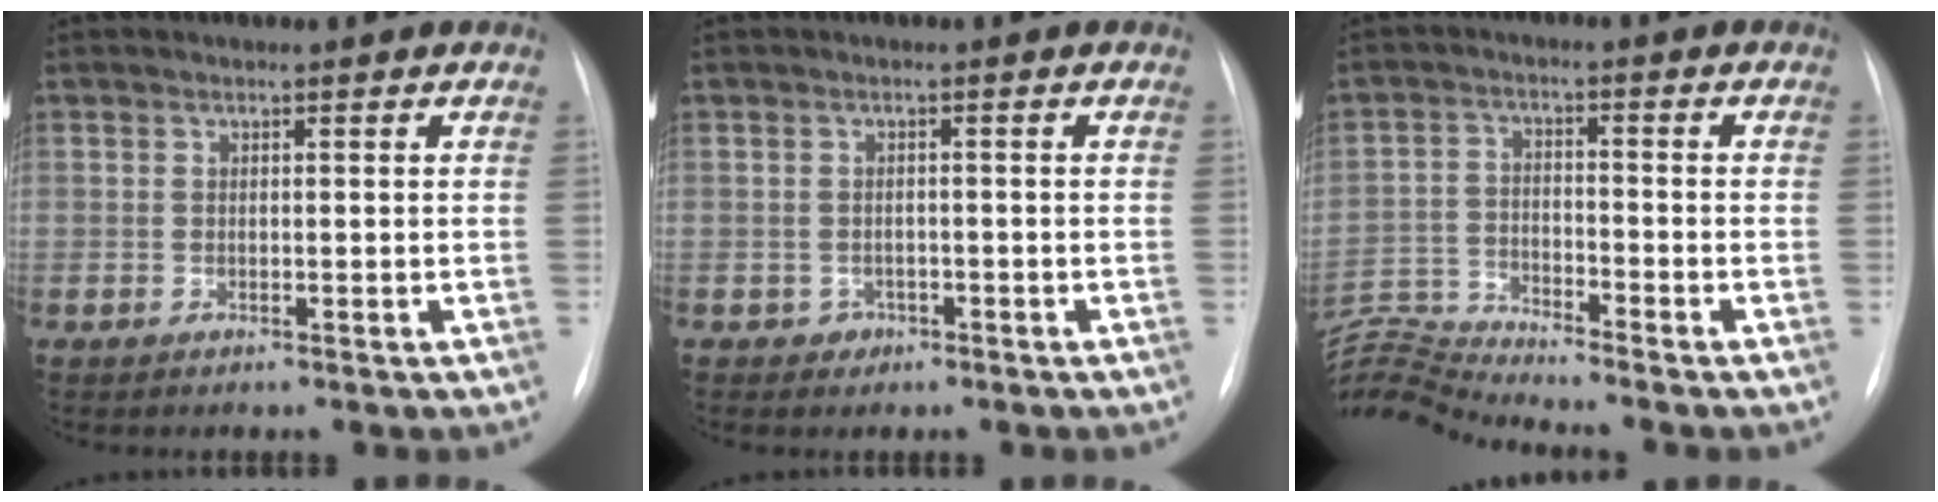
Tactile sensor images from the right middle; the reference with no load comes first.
{"total": 1.3, "force": [-0.7, 1.1, 0.1], "torque": [0.002, 0.005, -0.010]}
{"total": 9.3, "force": [-9.0, -2.5, 0.4], "torque": [-0.019, 0.002, -0.173]}